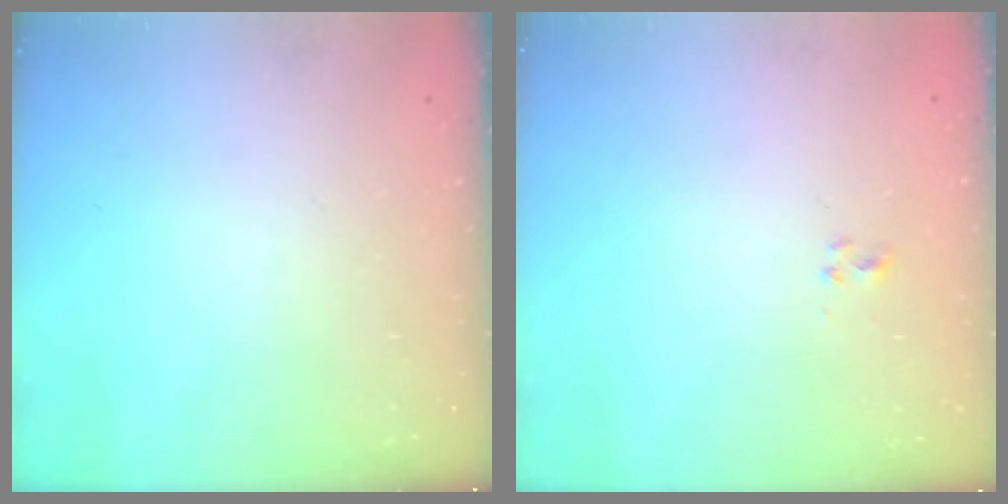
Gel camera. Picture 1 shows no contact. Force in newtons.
{"total": 2.0, "press": 1.8, "slide": 1.0}